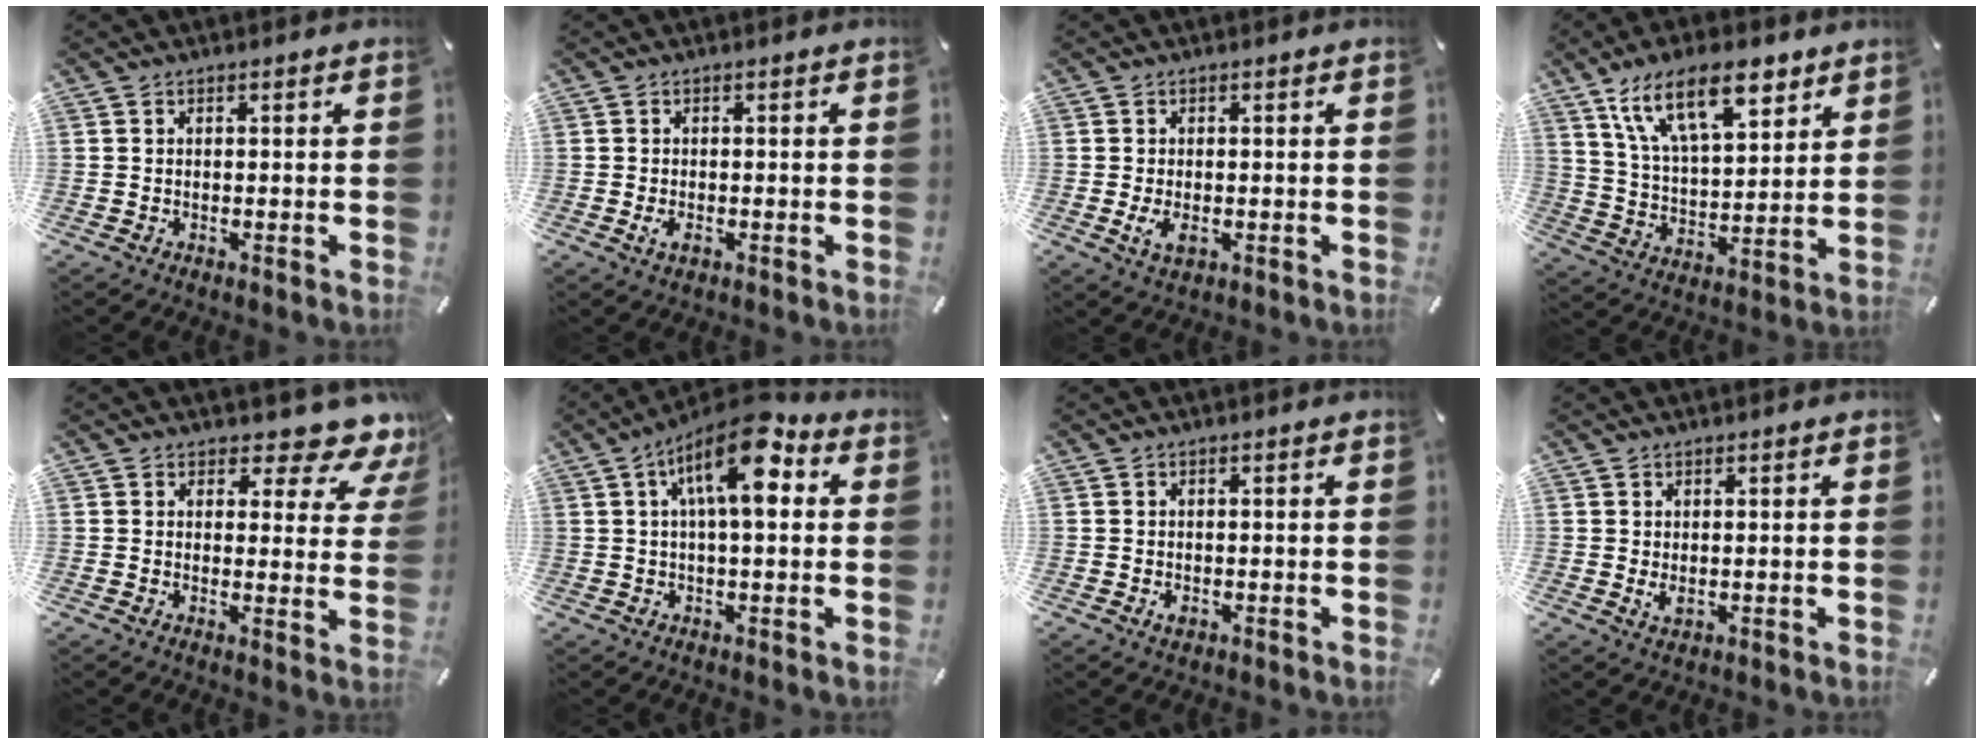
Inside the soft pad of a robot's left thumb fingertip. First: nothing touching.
{"total": 2.1, "force": [-0.7, 1.2, 1.6], "torque": [-0.044, -0.005, -0.015]}
{"total": 3.5, "force": [-0.6, 2.0, 2.8], "torque": [-0.062, -0.009, -0.016]}
{"total": 17.2, "force": [10.3, 7.8, 11.3], "torque": [-0.208, -0.030, 0.179]}
{"total": 7.9, "force": [6.2, 3.2, 3.7], "torque": [-0.036, -0.057, 0.103]}
{"total": 13.3, "force": [4.7, 5.3, 11.3], "torque": [-0.182, -0.017, 0.076]}
{"total": 1.3, "force": [-0.3, 0.9, 0.9], "torque": [-0.023, -0.002, -0.008]}
{"total": 2.3, "force": [0.3, 1.3, 1.8], "torque": [-0.034, -0.004, 0.002]}